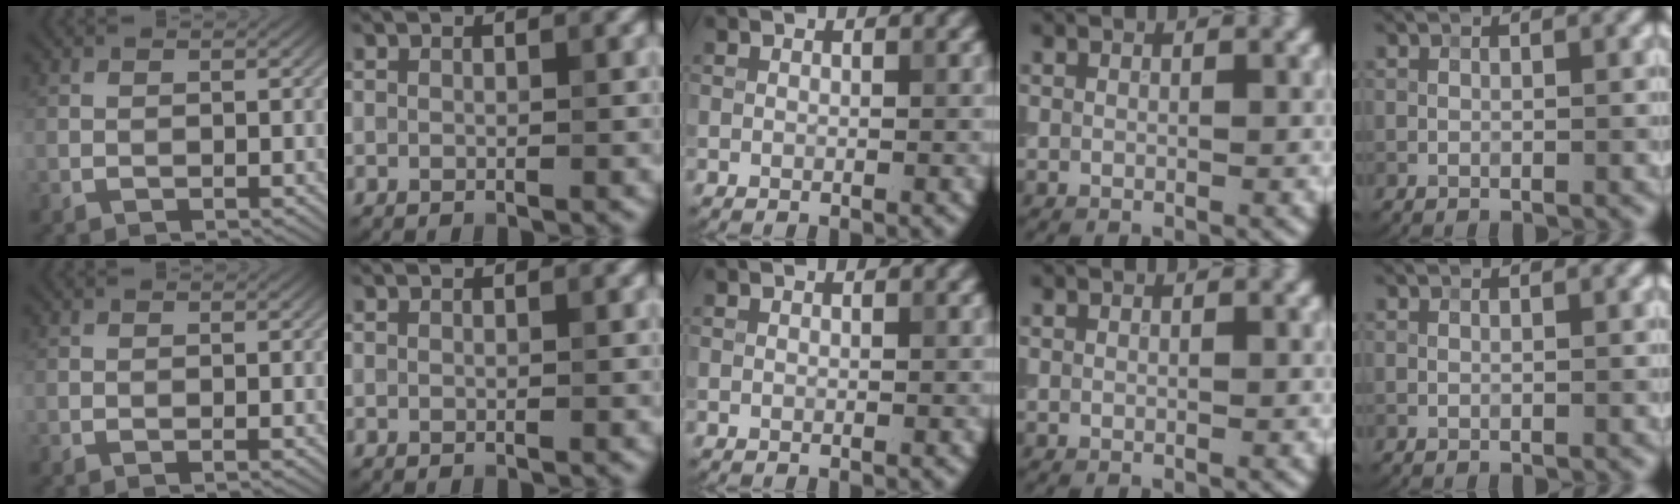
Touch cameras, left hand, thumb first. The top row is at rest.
{}